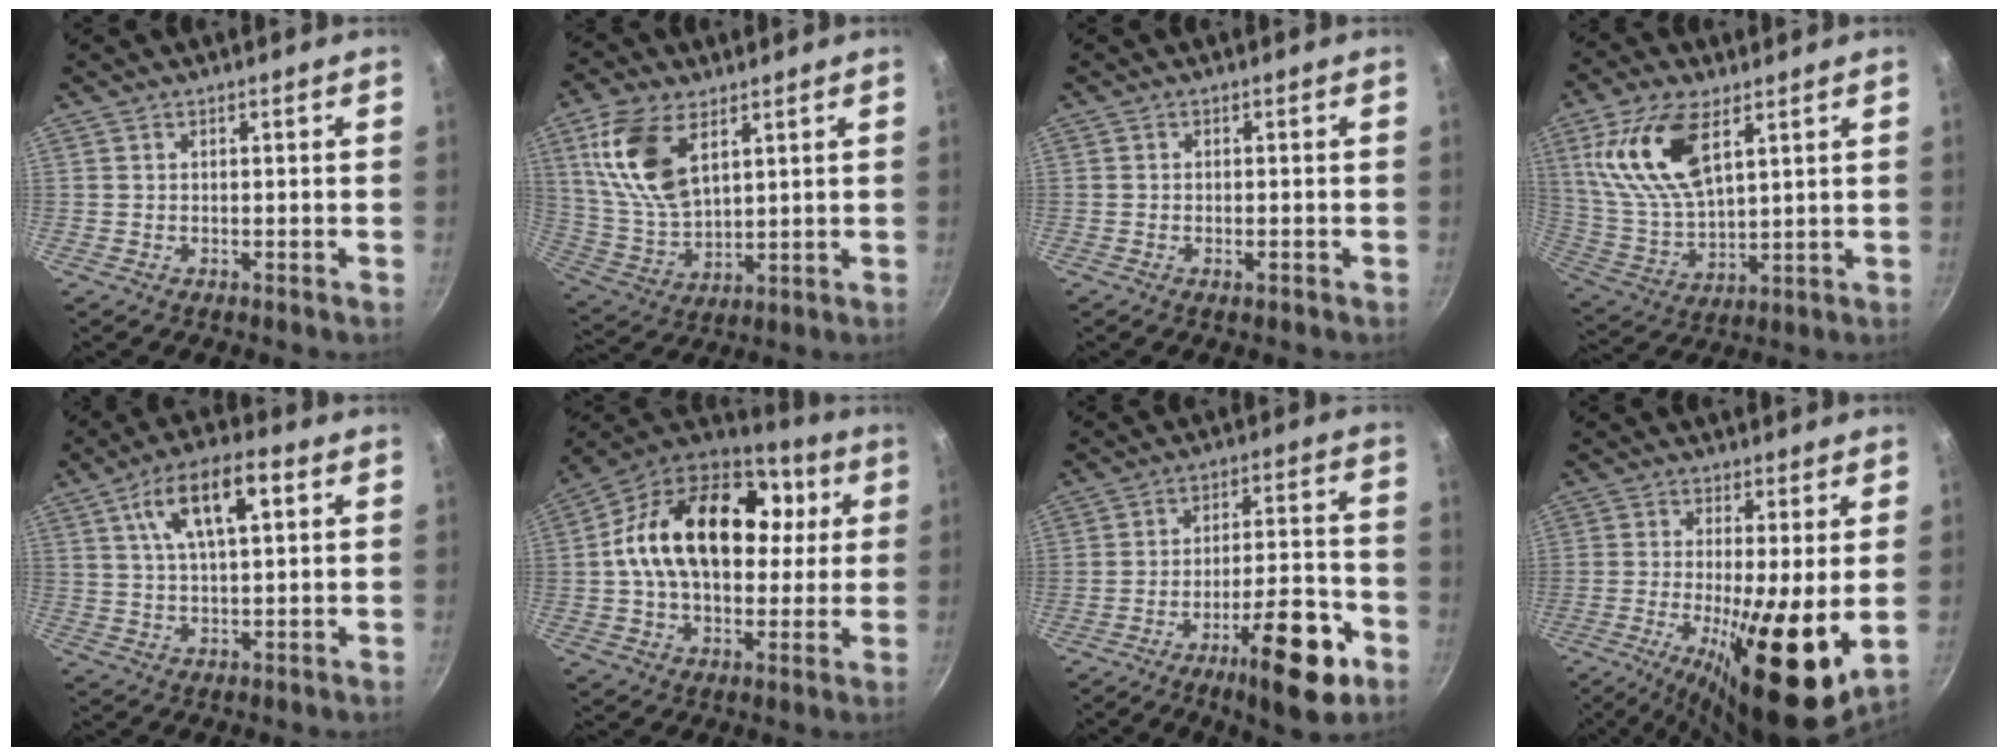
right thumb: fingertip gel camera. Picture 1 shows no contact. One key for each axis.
{"total": 14.8, "fx": 6.2, "fy": 7.9, "fz": 10.9, "tx": -0.206, "ty": -0.020, "tz": 0.132}
{"total": 1.3, "fx": -0.6, "fy": 0.5, "fz": 1.0, "tx": -0.019, "ty": 0.001, "tz": -0.012}
{"total": 16.4, "fx": 7.0, "fy": 7.7, "fz": 12.6, "tx": -0.239, "ty": -0.022, "tz": 0.147}
{"total": 12.4, "fx": 4.5, "fy": 5.0, "fz": 10.5, "tx": -0.172, "ty": 0.008, "tz": 0.075}
{"total": 26.4, "fx": 4.6, "fy": 17.7, "fz": 19.1, "tx": -0.304, "ty": 0.026, "tz": 0.062}
{"total": 16.5, "fx": -8.3, "fy": 4.9, "fz": 13.4, "tx": -0.181, "ty": 0.052, "tz": -0.118}
{"total": 16.6, "fx": -2.2, "fy": 4.2, "fz": 15.9, "tx": -0.257, "ty": -0.025, "tz": -0.032}